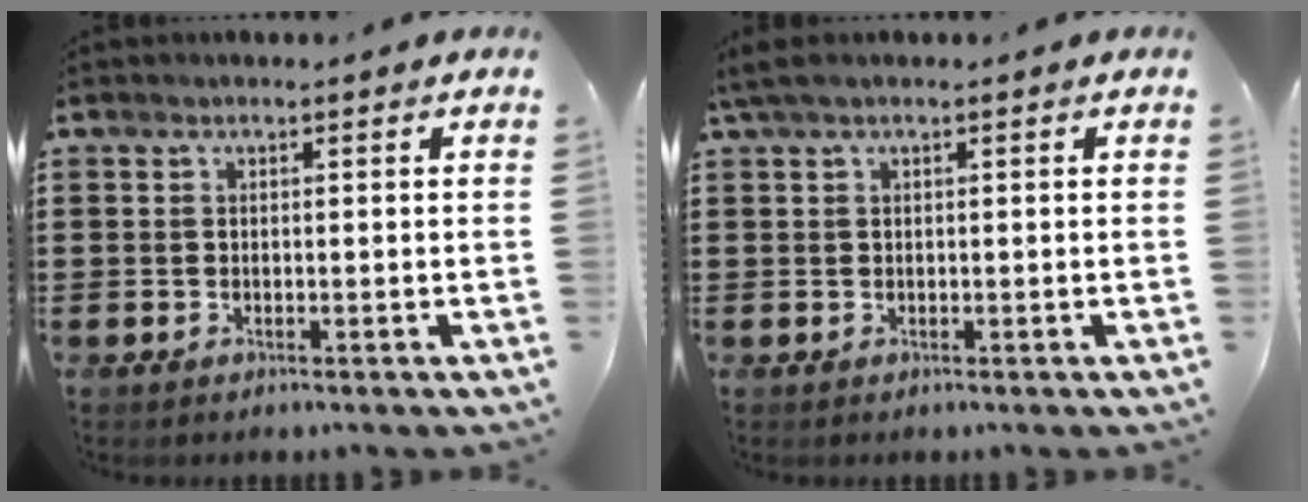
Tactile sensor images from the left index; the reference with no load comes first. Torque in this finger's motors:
{"motor_torque": [1.07, -1.06, 0.27, 0.06]}